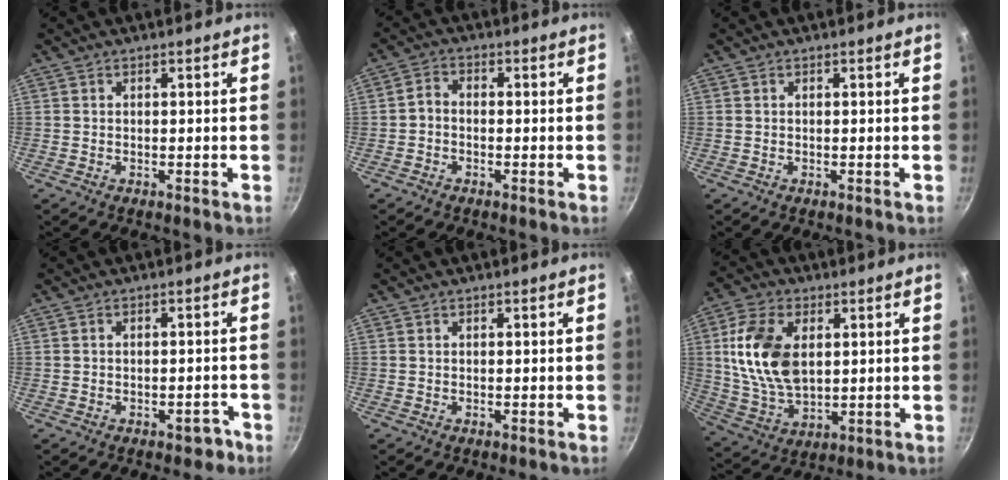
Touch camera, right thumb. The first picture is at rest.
{"total": 2.5, "force": [-1.0, 1.7, 1.4], "torque": [-0.030, 0.019, -0.027]}
{"total": 0.0}
{"total": 2.9, "force": [-1.8, 1.6, 1.5], "torque": [-0.002, 0.029, -0.008]}
{"total": 0.0}
{"total": 15.1, "force": [3.0, 9.3, 11.5], "torque": [-0.203, -0.013, 0.065]}